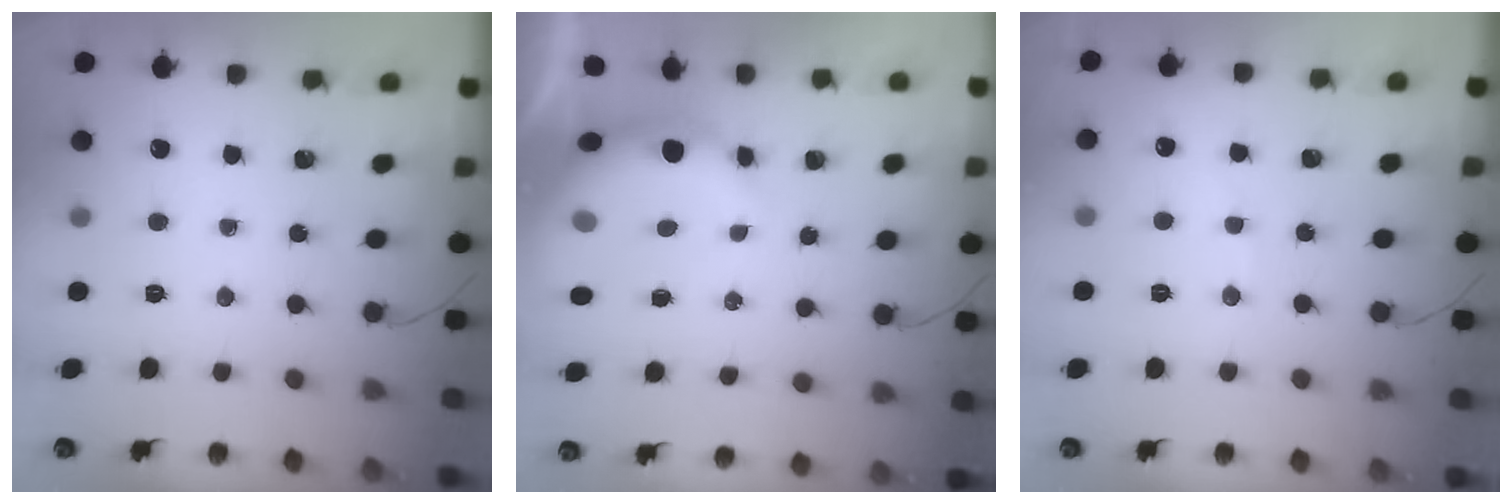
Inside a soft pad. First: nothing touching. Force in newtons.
{"total": 8.0, "press": 7.8, "slide": 1.4}
{"total": 5.5, "press": 5.5, "slide": 0.9}